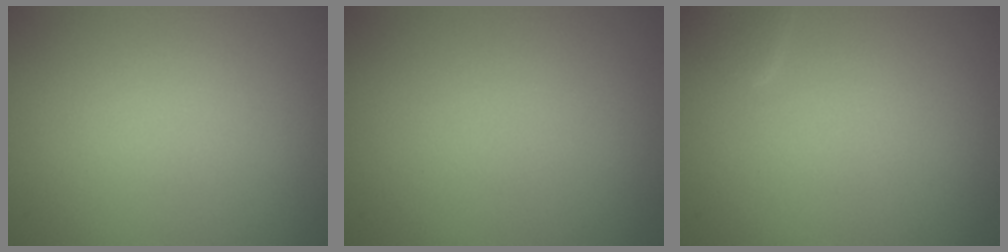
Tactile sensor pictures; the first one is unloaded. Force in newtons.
{"total": 0.0}
{"total": 0.8, "press": 0.8, "slide": 0.0}